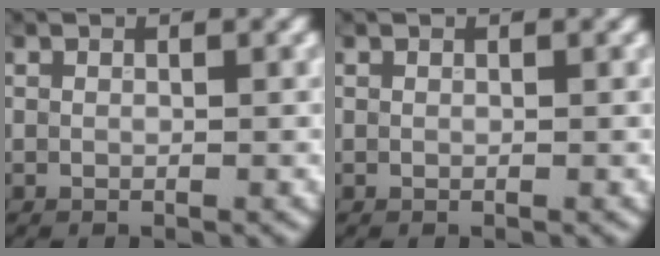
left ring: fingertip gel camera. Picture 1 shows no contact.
{"total": 0.0}